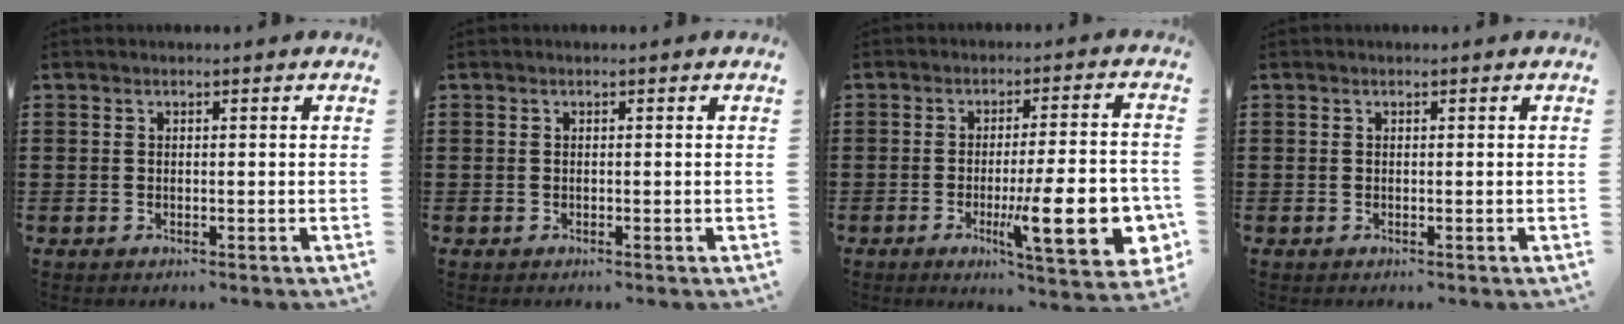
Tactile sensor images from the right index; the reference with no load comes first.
{"total": 0.0}
{"total": 14.8, "force": [-4.2, 3.0, 13.8], "torque": [-0.212, -0.008, -0.060]}
{"total": 0.0}